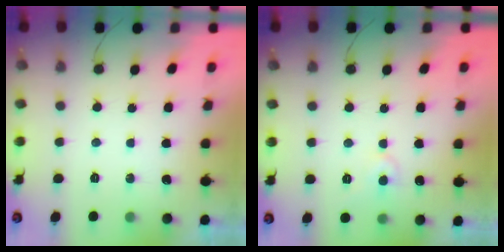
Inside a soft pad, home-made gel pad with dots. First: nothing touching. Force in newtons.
{"total": 5.3, "press": 5.3, "slide": 0.5}